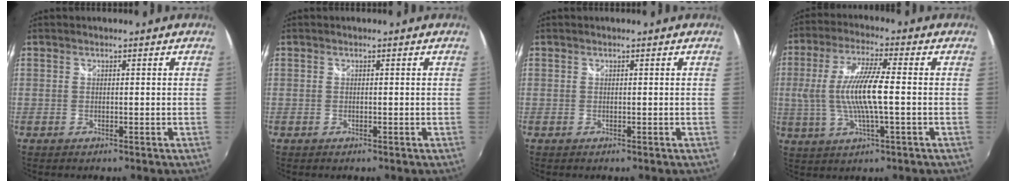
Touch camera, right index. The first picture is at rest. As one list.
[{"total": 0.0}, {"total": 0.0}, {"total": 11.6, "force": [-0.5, 1.9, 11.5], "torque": [-0.222, -0.002, -0.008]}]